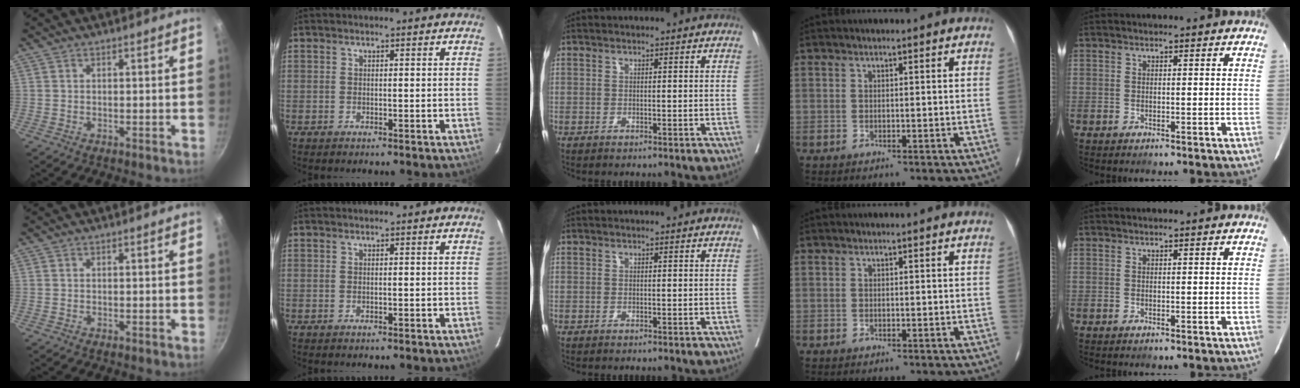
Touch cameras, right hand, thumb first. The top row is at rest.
{}